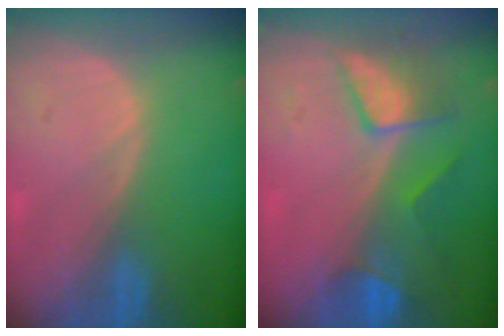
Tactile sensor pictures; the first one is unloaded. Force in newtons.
{"total": 7.5, "press": 6.9, "slide": 3.0}